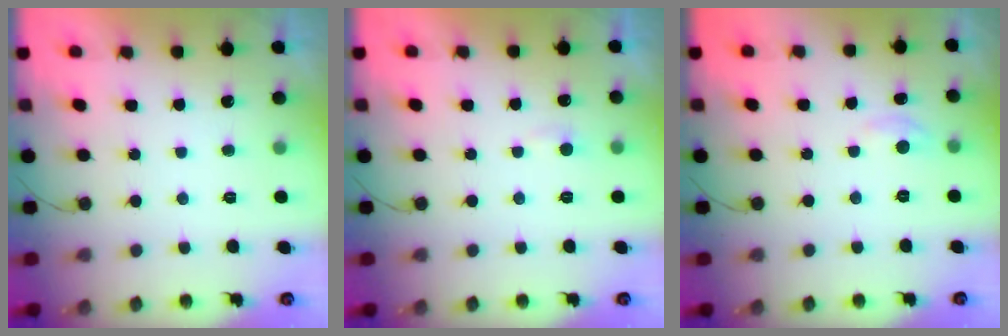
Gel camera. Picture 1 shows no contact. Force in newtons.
{"total": 3.6, "press": 3.6, "slide": 0.4}
{"total": 2.8, "press": 2.8, "slide": 0.4}